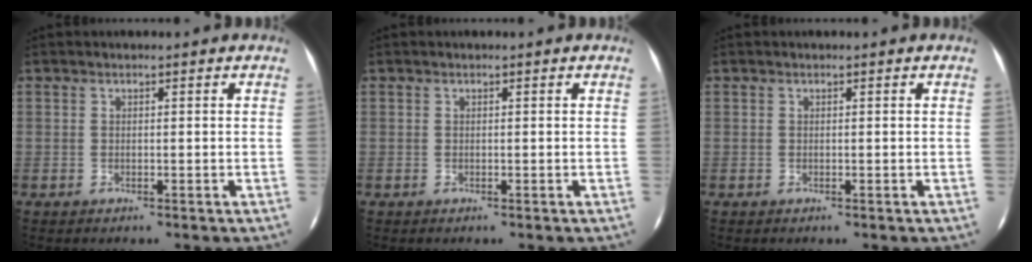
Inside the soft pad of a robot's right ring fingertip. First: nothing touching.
{"total": 0.0}
{"total": 0.0}